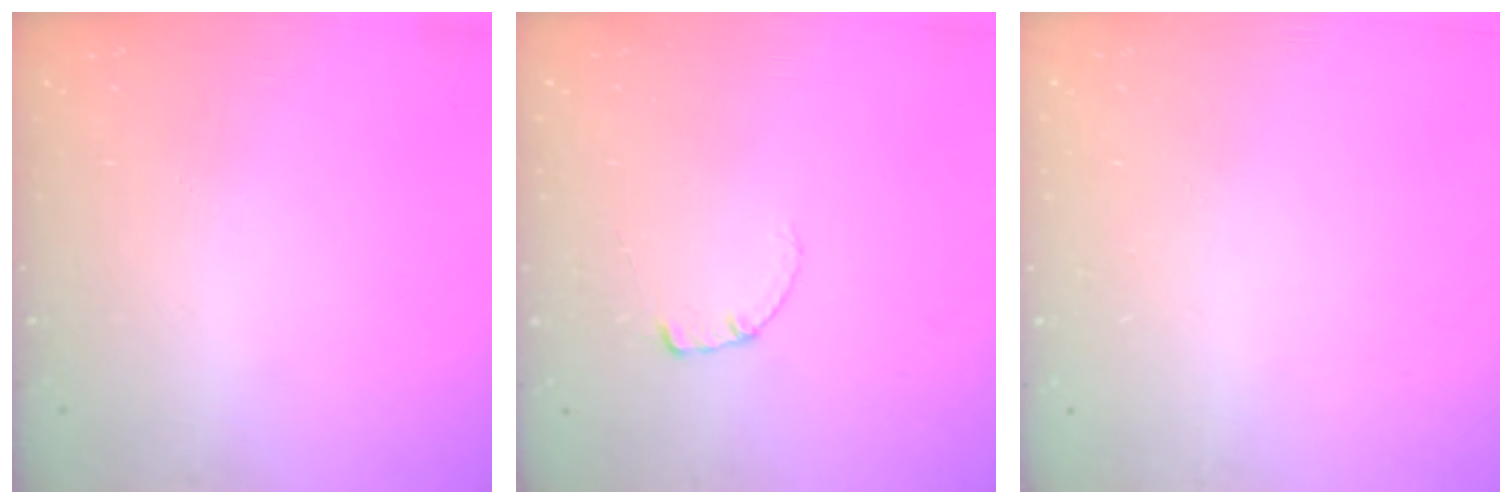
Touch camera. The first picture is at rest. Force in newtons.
{"total": 0.6, "press": 0.5, "slide": 0.2}
{"total": 2.4, "press": 2.4, "slide": 0.2}